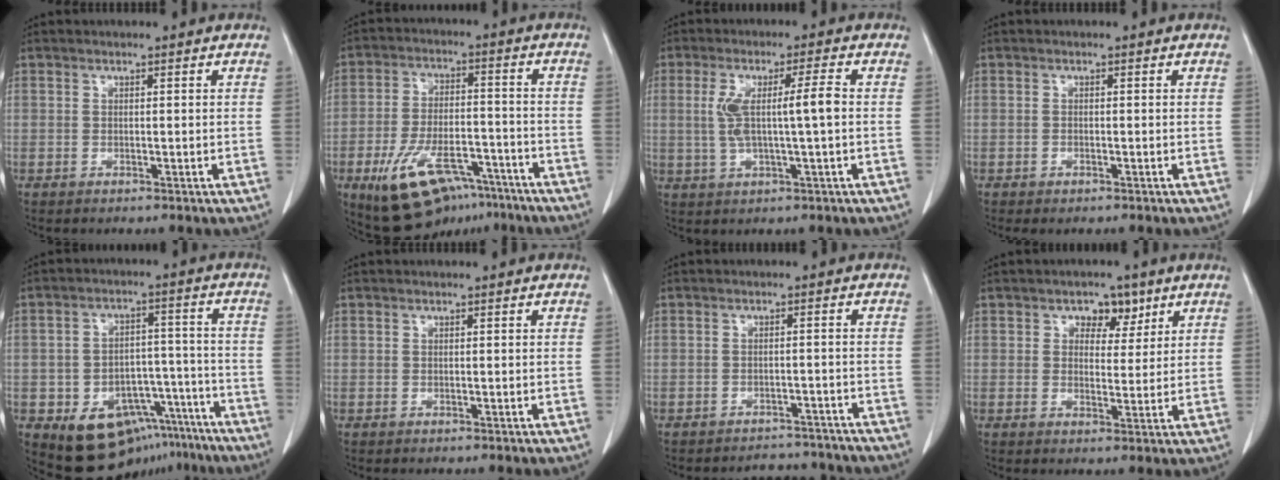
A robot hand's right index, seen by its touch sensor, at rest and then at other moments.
{"total": 15.2, "force": [-9.2, 7.0, 9.8], "torque": [-0.176, 0.008, -0.143]}
{"total": 7.0, "force": [0.2, 0.4, 7.0], "torque": [-0.139, 0.012, 0.007]}
{"total": 0.7, "force": [-0.5, 0.3, 0.5], "torque": [-0.011, -0.001, -0.004]}
{"total": 14.1, "force": [-8.7, 9.4, 5.9], "torque": [-0.064, 0.057, -0.118]}
{"total": 0.0}
{"total": 8.8, "force": [-8.5, 2.1, 0.8], "torque": [-0.009, 0.010, -0.093]}
{"total": 4.4, "force": [2.3, 3.0, 2.2], "torque": [-0.023, 0.008, 0.034]}